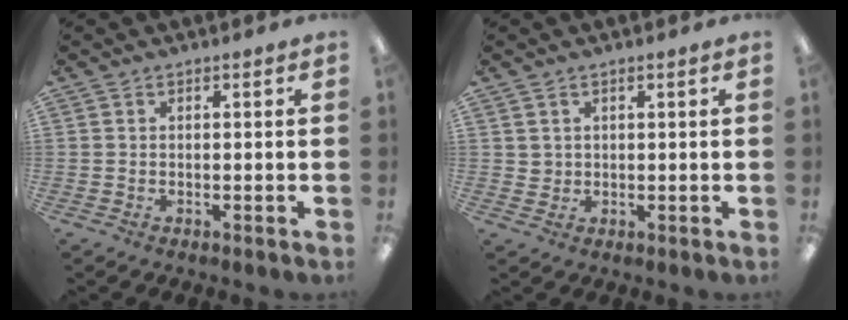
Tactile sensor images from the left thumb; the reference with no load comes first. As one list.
[{"total": 1.9, "force": [1.1, 1.5, 0.2], "torque": [-0.007, 0.002, 0.021]}]